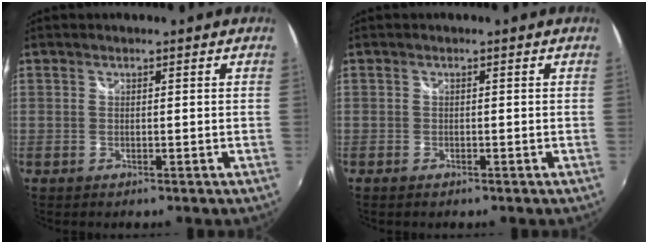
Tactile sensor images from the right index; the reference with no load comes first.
{"total": 0.8, "force": [-0.6, 0.4, 0.3], "torque": [-0.008, 0.000, -0.010]}